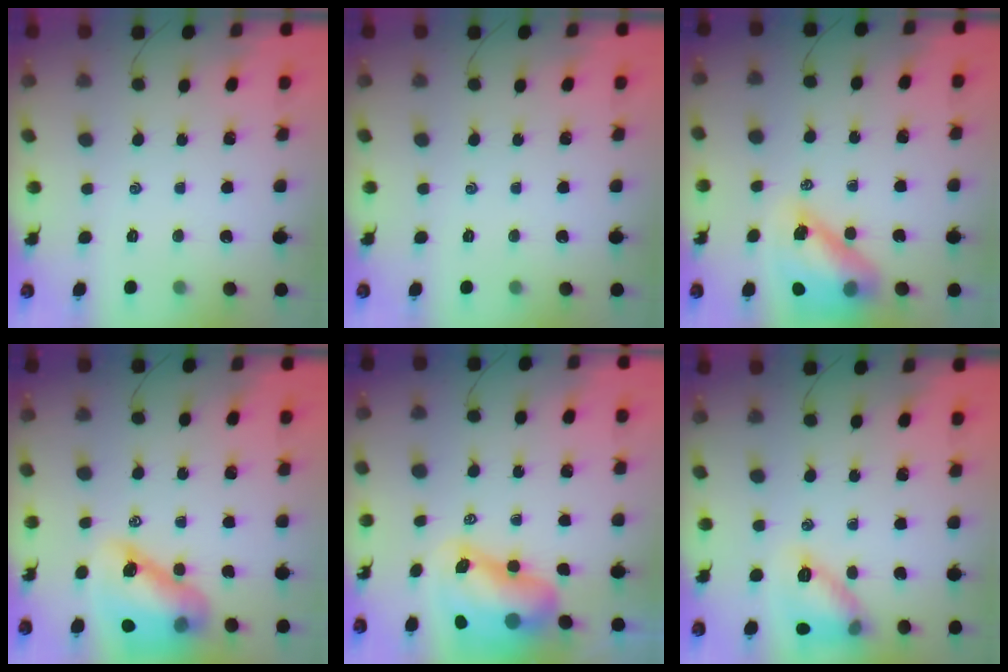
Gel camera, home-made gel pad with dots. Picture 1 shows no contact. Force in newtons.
{"total": 0.0}
{"total": 14.3, "press": 13.6, "slide": 4.2}
{"total": 14.2, "press": 13.5, "slide": 4.3}
{"total": 11.8, "press": 11.3, "slide": 3.4}
{"total": 12.0, "press": 12.0, "slide": 0.4}